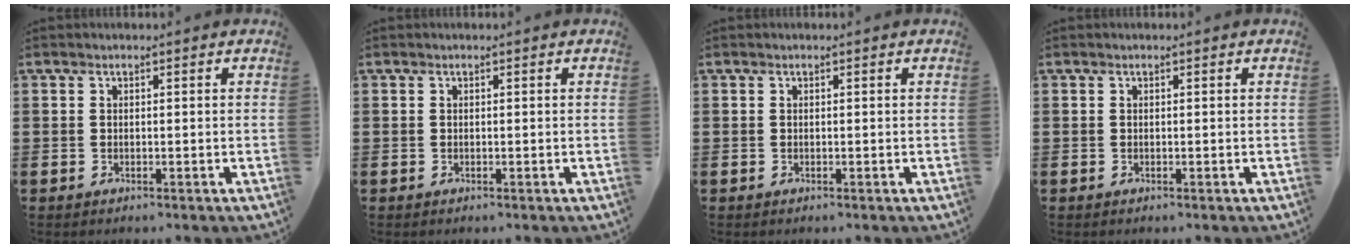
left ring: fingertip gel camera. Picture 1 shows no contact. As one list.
[{"total": 0.0}, {"total": 0.0}, {"total": 0.0}]